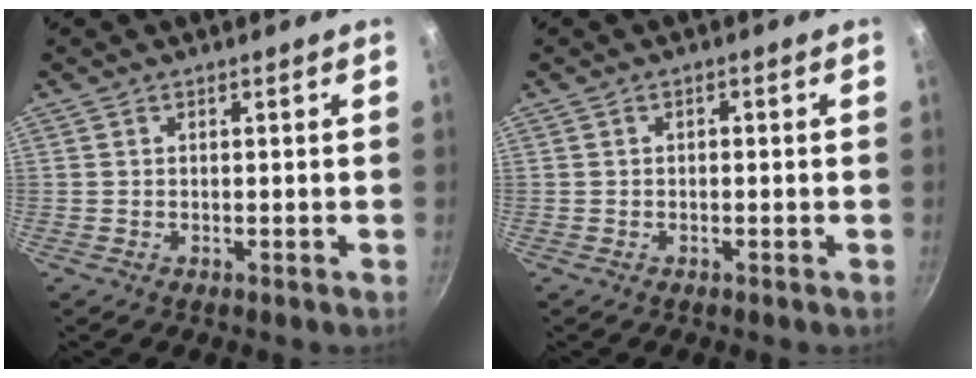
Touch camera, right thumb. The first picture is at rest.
{"total": 0.9, "force": [-0.1, 0.6, 0.6], "torque": [-0.011, 0.007, -0.002]}